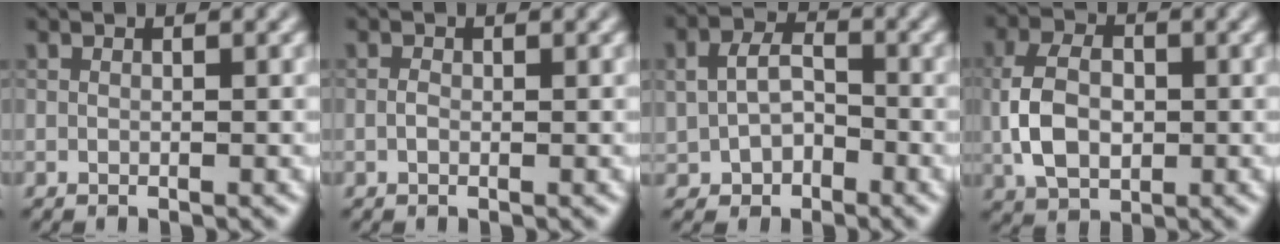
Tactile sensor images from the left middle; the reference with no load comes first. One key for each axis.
{"total": 0.6, "fx": -0.1, "fy": 0.5, "fz": 0.4, "tx": -0.012, "ty": 0.003, "tz": -0.004}
{"total": 3.7, "fx": -0.7, "fy": 2.9, "fz": 2.3, "tx": -0.042, "ty": 0.002, "tz": -0.012}
{"total": 5.4, "fx": -0.4, "fy": 3.7, "fz": 3.9, "tx": -0.081, "ty": 0.003, "tz": -0.010}